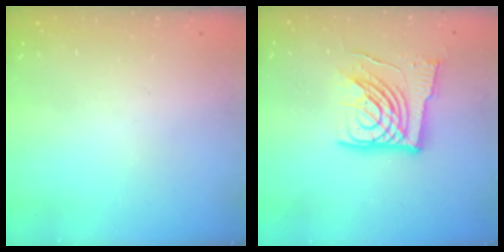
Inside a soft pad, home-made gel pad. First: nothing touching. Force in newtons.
{"total": 17.1, "press": 16.9, "slide": 2.3}